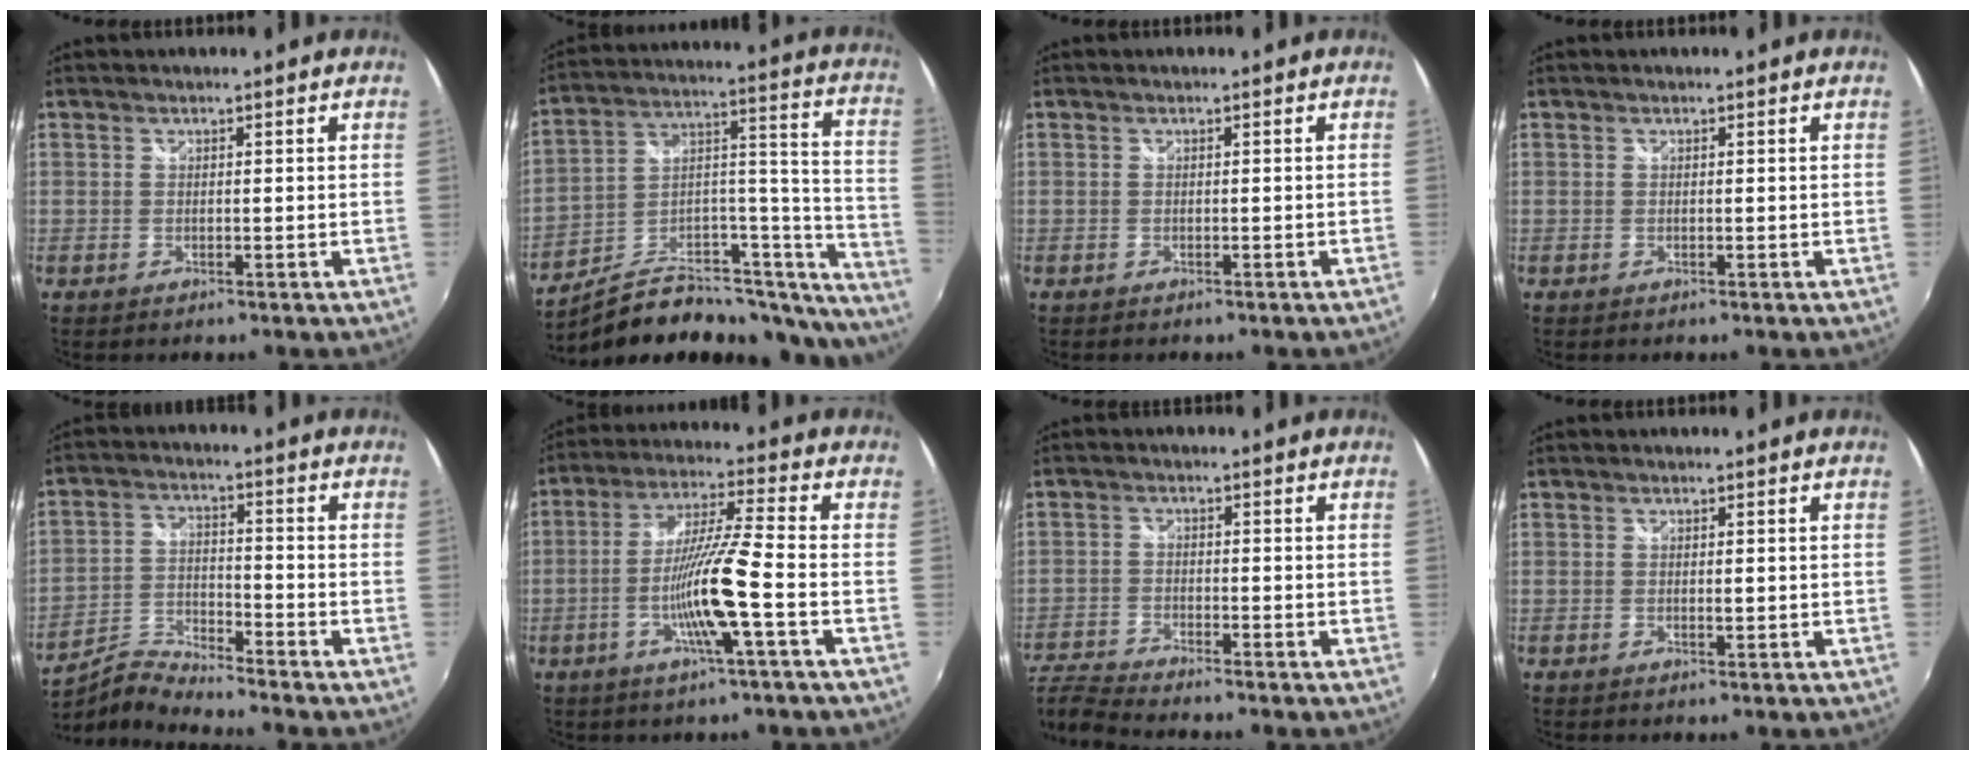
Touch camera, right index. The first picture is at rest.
{"total": 24.7, "force": [-17.0, 10.8, 14.4], "torque": [-0.170, 0.045, -0.250]}
{"total": 0.0}
{"total": 0.0}
{"total": 6.0, "force": [-5.8, -1.3, 0.7], "torque": [-0.021, 0.015, -0.125]}
{"total": 11.5, "force": [-4.0, -0.8, 10.7], "torque": [-0.207, -0.005, -0.078]}
{"total": 6.5, "force": [-6.3, -0.3, 1.7], "torque": [-0.056, -0.017, -0.134]}
{"total": 0.8, "force": [0.0, 0.3, 0.7], "torque": [-0.010, -0.001, 0.000]}